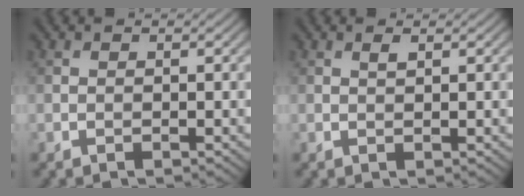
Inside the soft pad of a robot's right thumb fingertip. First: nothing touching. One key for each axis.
{"total": 0.8, "fx": 0.5, "fy": 0.2, "fz": 0.6, "tx": -0.013, "ty": 0.000, "tz": 0.009}